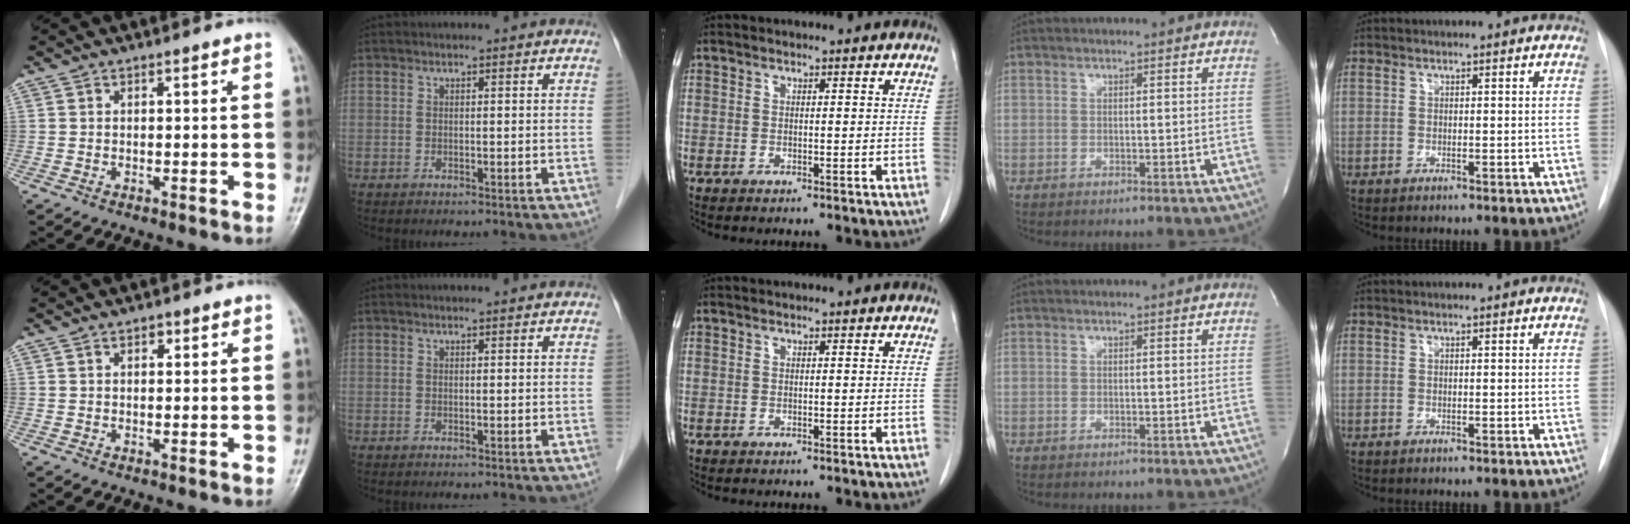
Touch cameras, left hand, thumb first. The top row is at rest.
{"thumb": {"total": 1.7, "force": [0.8, 1.1, 1.1], "torque": [-0.009, 0.000, 0.011]}, "index": {"total": 0.9, "force": [0.8, 0.0, 0.3], "torque": [-0.006, 0.008, 0.014]}}